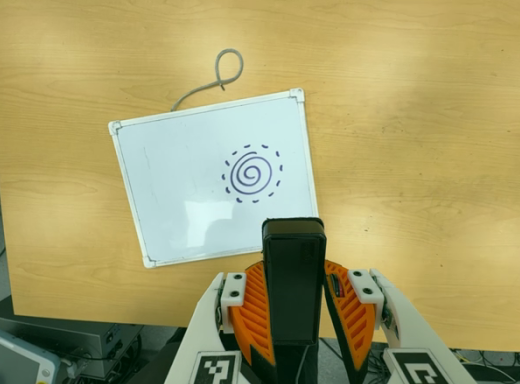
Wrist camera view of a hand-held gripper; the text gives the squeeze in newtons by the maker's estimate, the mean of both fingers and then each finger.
{"total": 7.2, "left": 6.1, "right": 8.3}